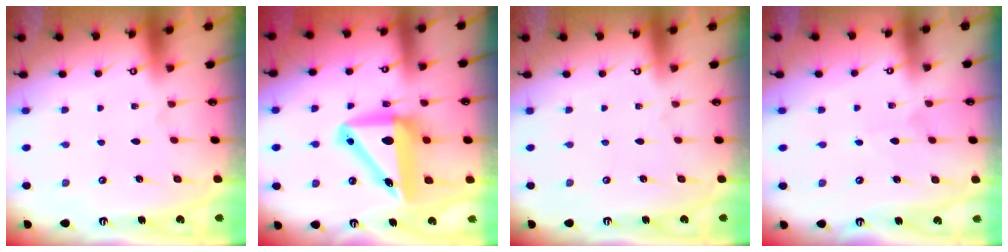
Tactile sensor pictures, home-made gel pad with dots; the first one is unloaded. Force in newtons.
{"total": 13.3, "press": 12.9, "slide": 3.4}
{"total": 0.0}
{"total": 1.3, "press": 1.3, "slide": 0.1}